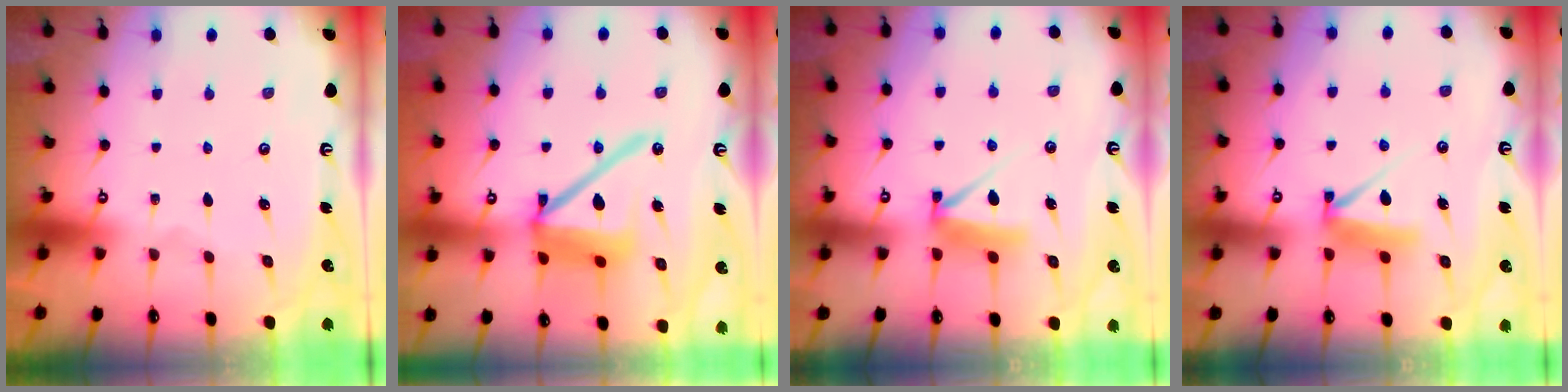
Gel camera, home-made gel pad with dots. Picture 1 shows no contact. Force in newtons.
{"total": 15.8, "press": 15.7, "slide": 2.2}
{"total": 7.7, "press": 7.7, "slide": 0.4}
{"total": 7.7, "press": 7.7, "slide": 0.4}